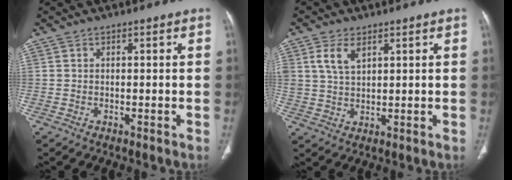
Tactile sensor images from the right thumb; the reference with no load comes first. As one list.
[{"total": 5.2, "force": [2.6, 2.8, 3.5], "torque": [-0.065, -0.007, 0.057]}]